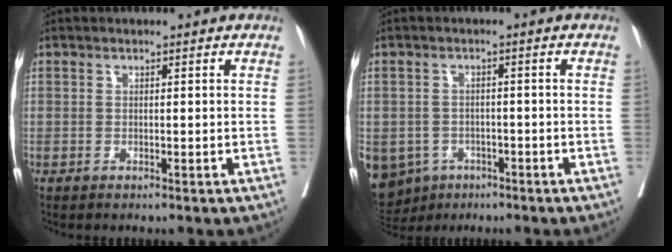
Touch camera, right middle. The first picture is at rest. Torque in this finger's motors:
{"motor_torque": [1.40, -0.74, 1.05, 0.21]}